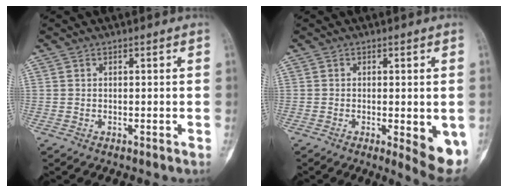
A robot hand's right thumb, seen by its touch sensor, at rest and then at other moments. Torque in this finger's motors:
{"motor_torque": [0.19, 0.40, -0.21, -0.02, 0.01]}